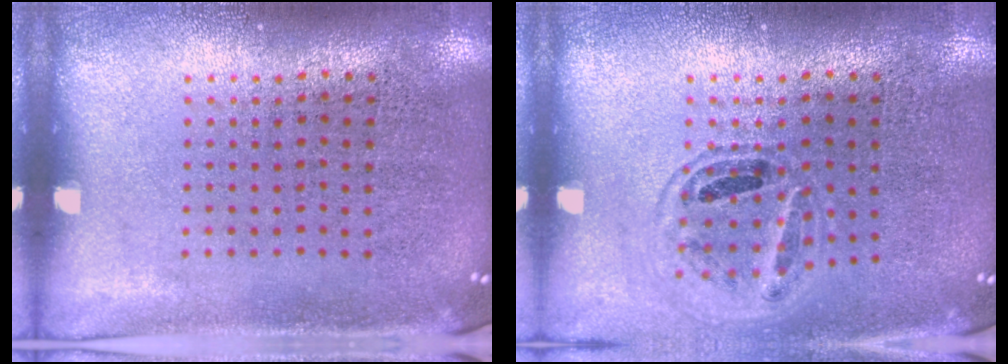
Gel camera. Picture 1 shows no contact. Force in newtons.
{"total": 0.9, "press": 0.9, "slide": 0.1}